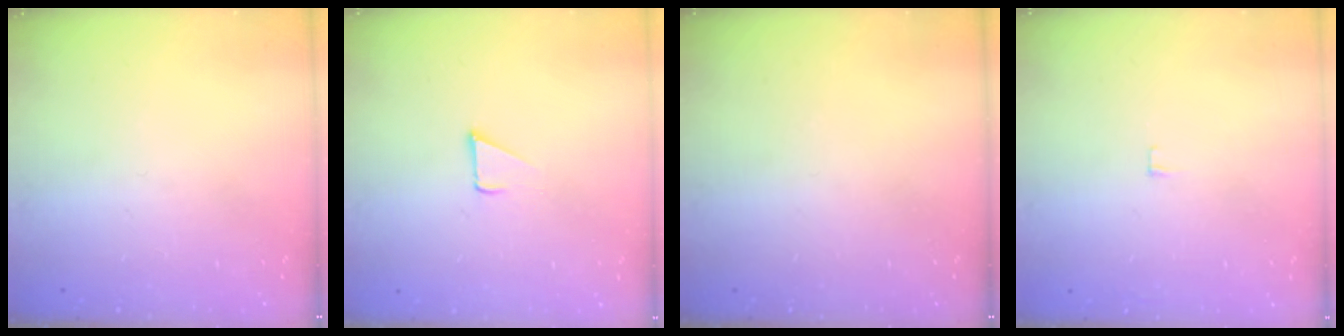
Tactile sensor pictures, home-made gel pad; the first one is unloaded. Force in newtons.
{"total": 2.8, "press": 2.8, "slide": 0.2}
{"total": 0.0}
{"total": 3.9, "press": 3.8, "slide": 0.4}